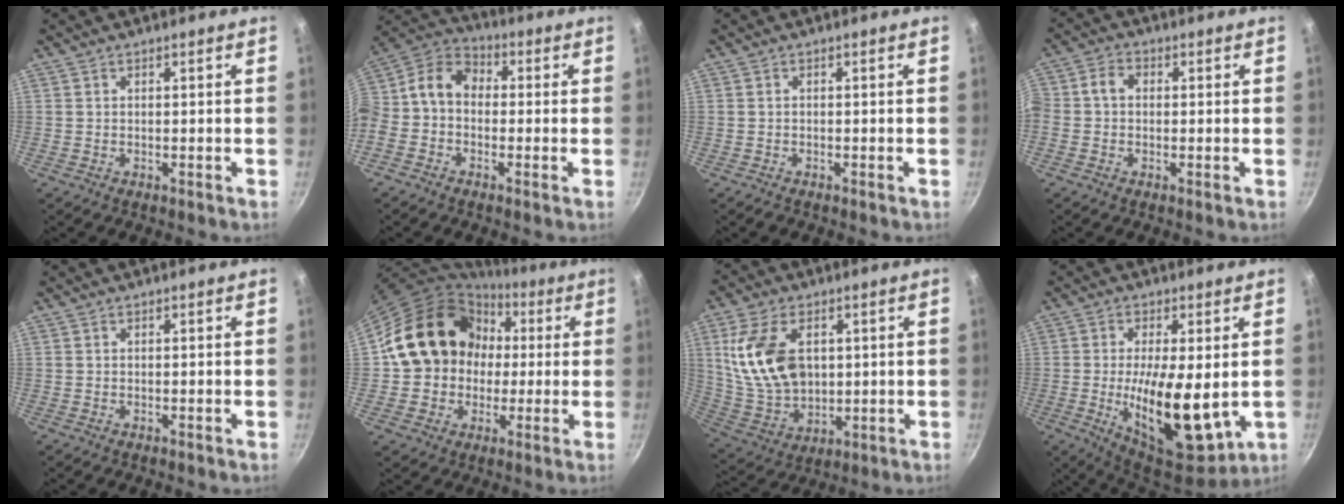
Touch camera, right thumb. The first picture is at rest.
{"total": 11.3, "force": [-1.0, 8.7, 7.2], "torque": [-0.131, 0.050, -0.045]}
{"total": 0.7, "force": [-0.5, 0.4, 0.1], "torque": [-0.004, 0.011, -0.009]}
{"total": 4.4, "force": [-0.2, 3.5, 2.7], "torque": [-0.056, 0.021, -0.021]}
{"total": 0.0}
{"total": 18.3, "force": [2.1, 15.8, 9.0], "torque": [-0.125, 0.045, 0.034]}
{"total": 16.3, "force": [3.4, 10.7, 11.8], "torque": [-0.206, -0.015, 0.082]}
{"total": 16.9, "force": [-1.3, 6.9, 15.4], "torque": [-0.234, -0.014, -0.007]}